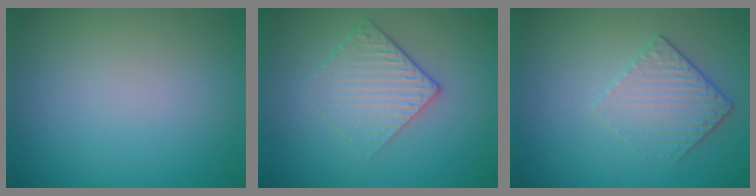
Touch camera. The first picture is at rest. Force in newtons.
{"total": 3.0, "press": 2.6, "slide": 1.6}
{"total": 3.3, "press": 2.8, "slide": 1.8}